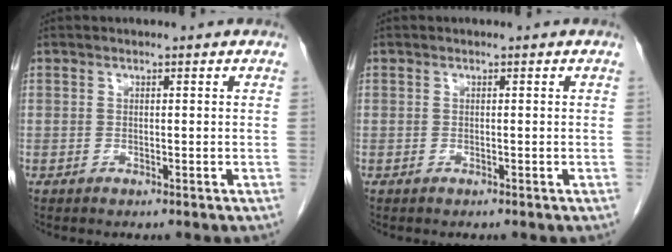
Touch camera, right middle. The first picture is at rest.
{"total": 0.0}